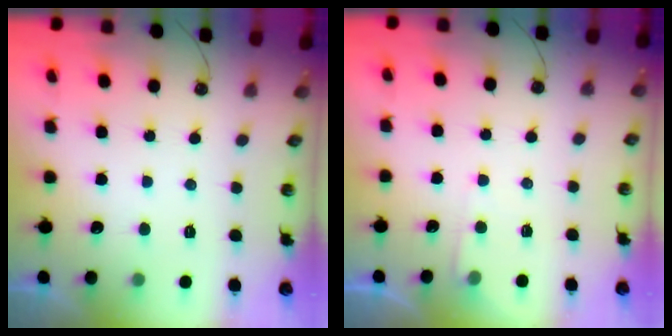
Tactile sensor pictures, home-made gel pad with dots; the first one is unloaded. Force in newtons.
{"total": 3.3, "press": 3.2, "slide": 0.5}